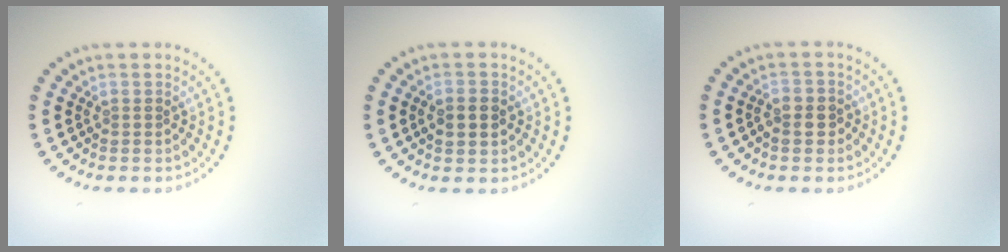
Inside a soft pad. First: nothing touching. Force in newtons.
{"total": 2.1, "press": 2.1, "slide": 0.1}
{"total": 1.6, "press": 1.6, "slide": 0.5}